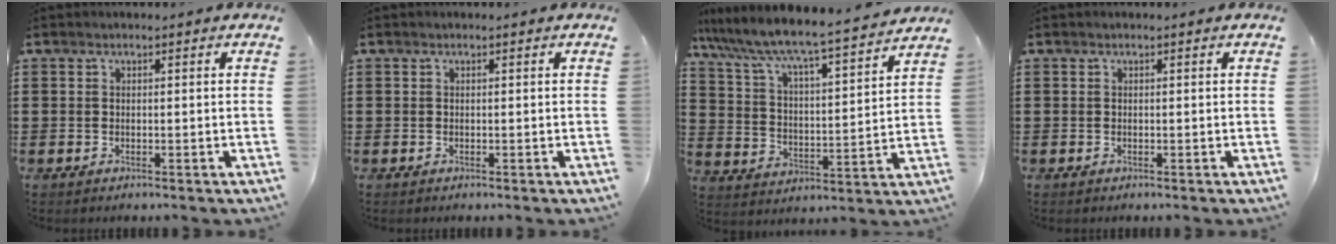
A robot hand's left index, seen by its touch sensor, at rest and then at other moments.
{"total": 0.0}
{"total": 6.1, "force": [5.8, -0.1, 2.1], "torque": [-0.070, -0.052, 0.088]}
{"total": 0.0}